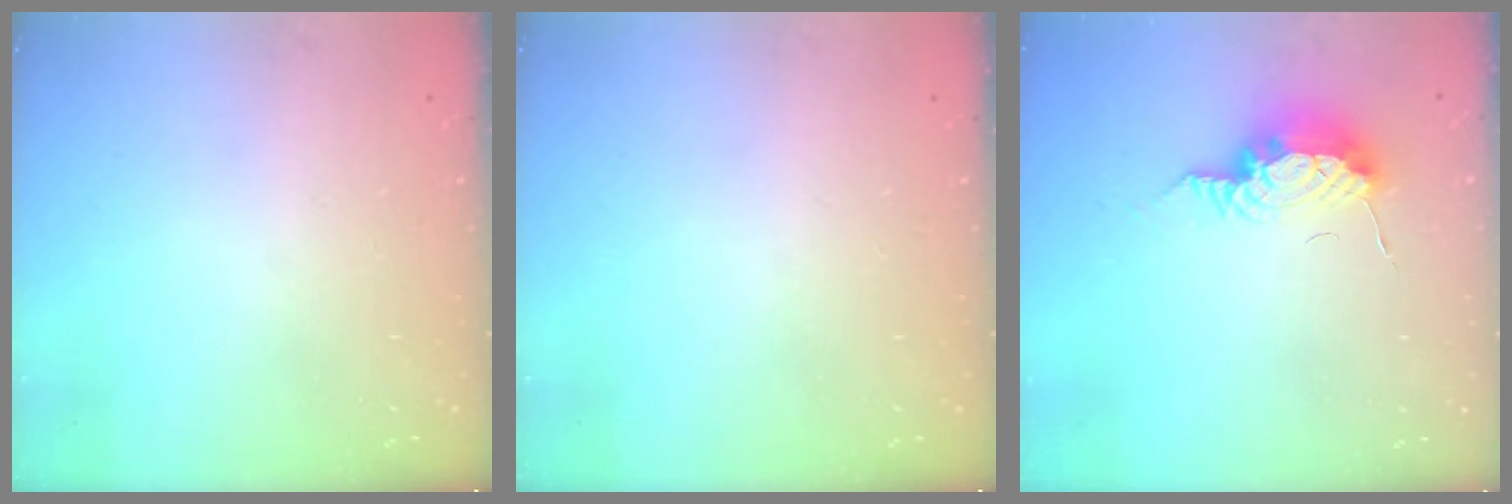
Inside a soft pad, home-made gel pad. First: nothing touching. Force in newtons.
{"total": 0.0}
{"total": 14.0, "press": 10.6, "slide": 9.1}